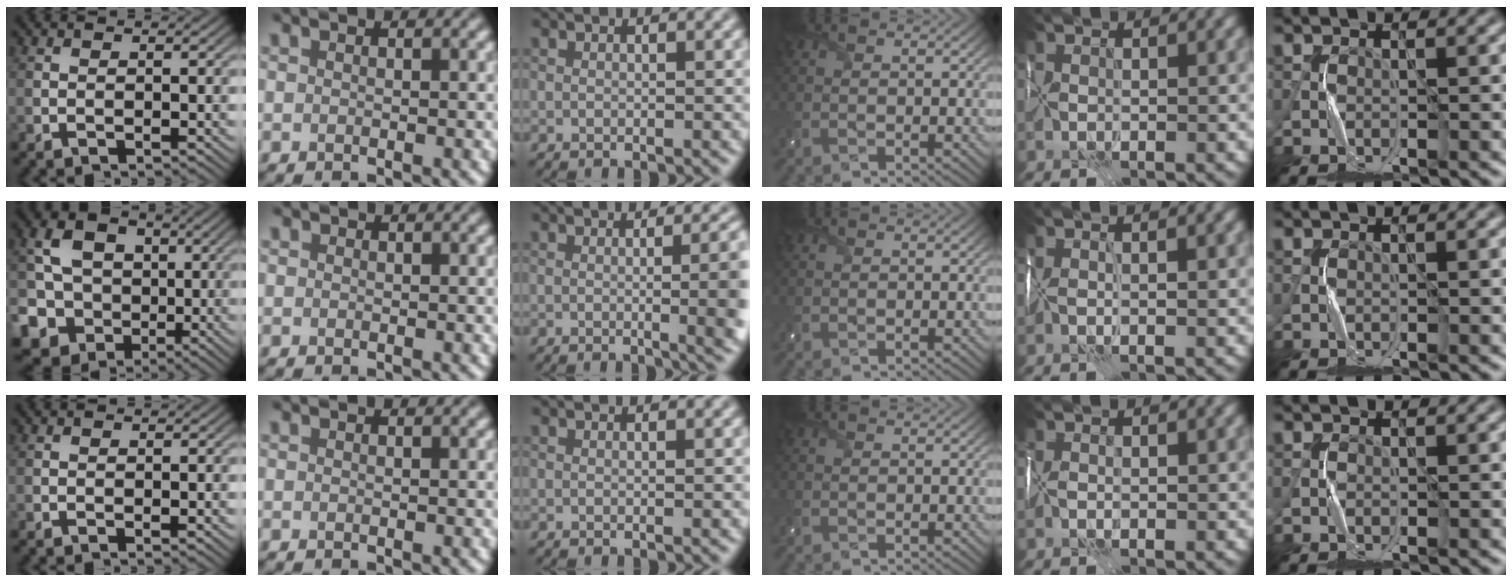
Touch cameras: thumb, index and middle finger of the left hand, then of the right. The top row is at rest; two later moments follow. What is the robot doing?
{"motion": "wrap", "object": "scarf"}